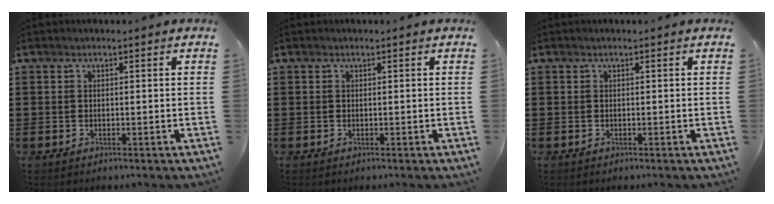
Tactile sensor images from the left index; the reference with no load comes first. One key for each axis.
{"total": 0.0}
{"total": 0.0}